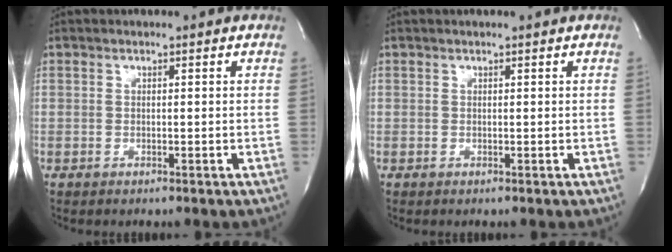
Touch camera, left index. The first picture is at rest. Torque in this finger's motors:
{"motor_torque": [0.11, -0.04, 0.02, -0.01]}